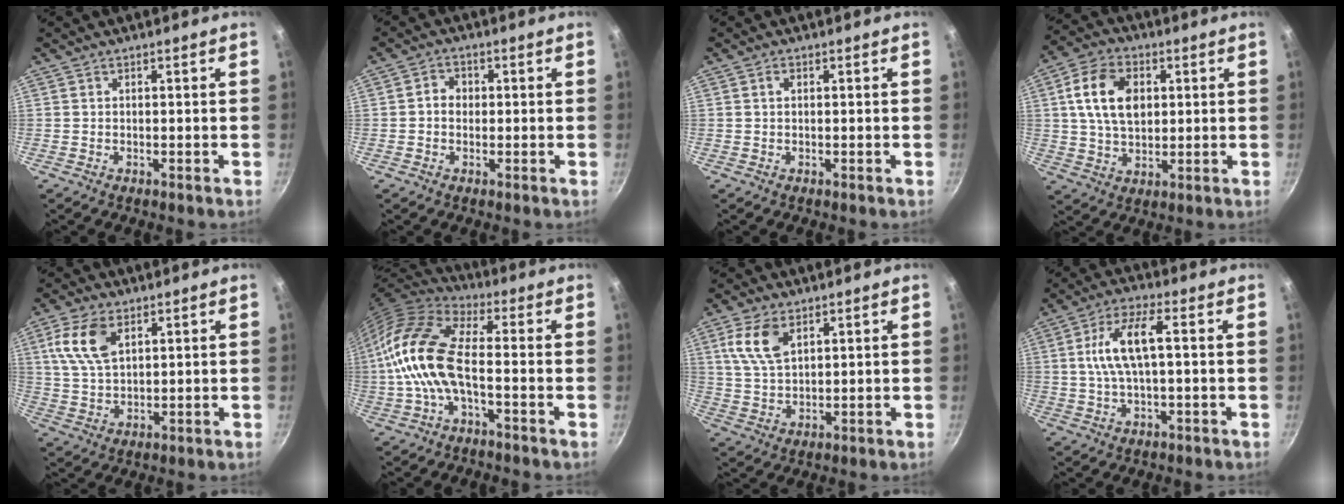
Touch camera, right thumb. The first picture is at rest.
{"total": 3.1, "force": [-0.1, 2.6, 1.5], "torque": [-0.012, 0.009, -0.007]}
{"total": 1.0, "force": [0.3, 0.6, 0.7], "torque": [-0.012, 0.004, 0.004]}
{"total": 12.2, "force": [2.5, 8.2, 8.6], "torque": [-0.141, 0.003, 0.041]}
{"total": 9.5, "force": [3.9, 5.3, 6.9], "torque": [-0.134, -0.007, 0.078]}
{"total": 15.1, "force": [-2.2, 6.7, 13.3], "torque": [-0.269, 0.033, -0.060]}
{"total": 8.2, "force": [3.7, 4.4, 5.8], "torque": [-0.112, -0.012, 0.076]}
{"total": 9.3, "force": [0.9, 3.2, 8.7], "torque": [-0.176, 0.019, 0.017]}